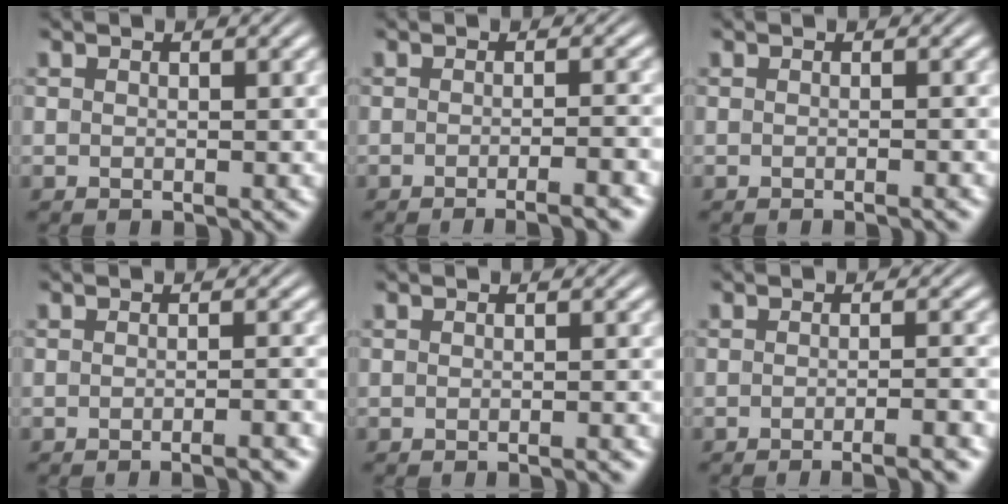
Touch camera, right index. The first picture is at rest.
{"total": 3.7, "force": [-3.2, 0.2, 1.9], "torque": [-0.014, 0.004, -0.055]}
{"total": 0.8, "force": [-0.7, -0.2, 0.3], "torque": [-0.002, 0.005, -0.014]}
{"total": 2.1, "force": [-1.9, -0.1, 0.9], "torque": [-0.007, 0.006, -0.036]}
{"total": 1.0, "force": [-0.9, -0.2, 0.3], "torque": [-0.003, 0.003, -0.017]}
{"total": 3.4, "force": [-3.0, 0.1, 1.6], "torque": [-0.012, 0.005, -0.052]}